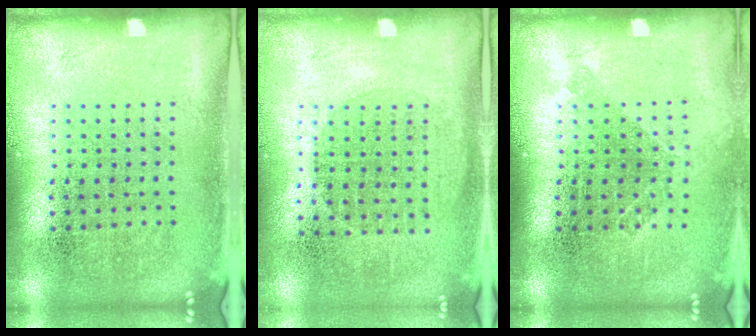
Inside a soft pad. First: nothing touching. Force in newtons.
{"total": 1.0, "press": 0.9, "slide": 0.4}
{"total": 1.0, "press": 0.8, "slide": 0.6}